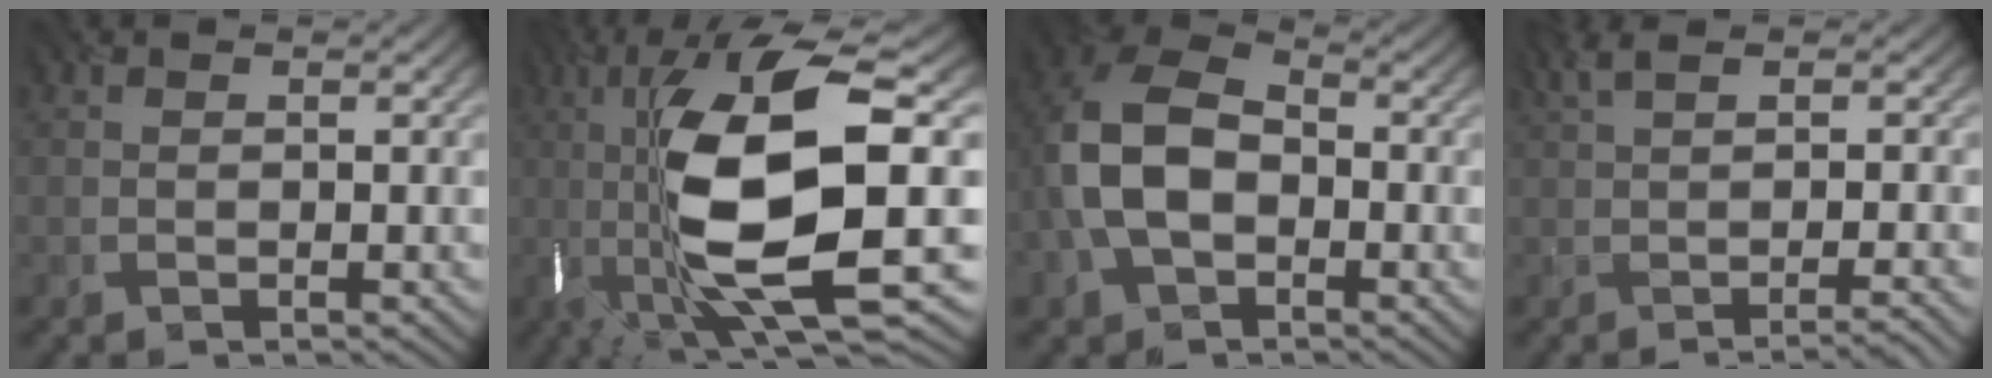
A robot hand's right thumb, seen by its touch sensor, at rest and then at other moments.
{"total": 16.9, "force": [-1.4, 5.7, 15.9], "torque": [-0.315, 0.003, -0.021]}
{"total": 10.1, "force": [-1.5, 7.3, 6.8], "torque": [-0.172, -0.003, -0.035]}
{"total": 4.2, "force": [-0.3, 0.9, 4.1], "torque": [-0.056, 0.010, -0.007]}